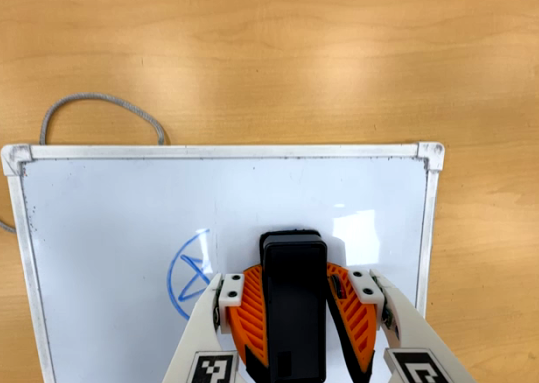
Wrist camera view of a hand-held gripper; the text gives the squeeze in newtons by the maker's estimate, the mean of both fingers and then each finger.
{"total": 14.3, "left": 16.0, "right": 12.6}